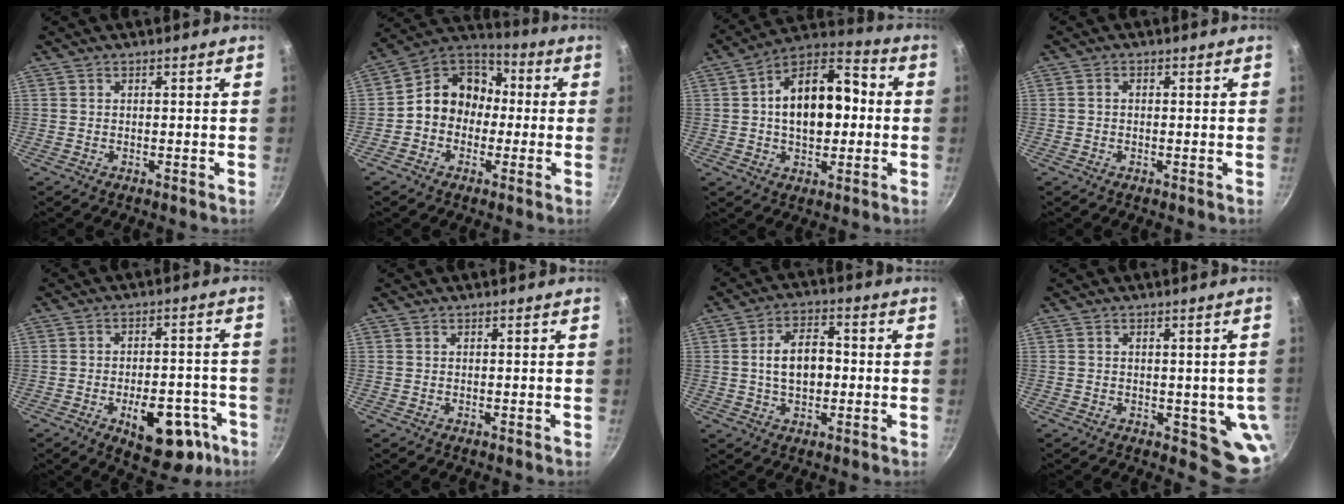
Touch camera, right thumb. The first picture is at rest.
{"total": 12.4, "force": [-0.7, 10.5, 6.6], "torque": [-0.062, 0.044, -0.036]}
{"total": 17.8, "force": [0.8, 11.1, 13.9], "torque": [-0.182, 0.036, -0.001]}
{"total": 1.2, "force": [-0.1, 0.9, 0.7], "torque": [-0.013, 0.007, -0.002]}
{"total": 15.2, "force": [-6.4, 8.3, 11.1], "torque": [-0.104, 0.033, -0.072]}
{"total": 0.0}
{"total": 8.9, "force": [0.0, 5.4, 7.1], "torque": [-0.099, 0.019, -0.005]}
{"total": 7.3, "force": [-0.8, 4.0, 6.0], "torque": [-0.051, -0.013, -0.008]}